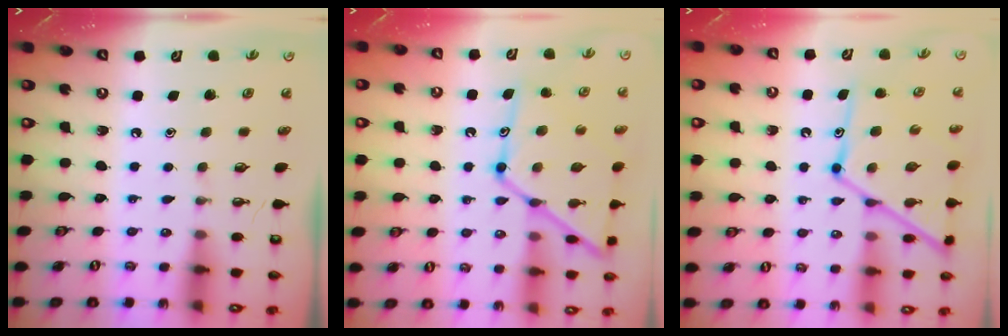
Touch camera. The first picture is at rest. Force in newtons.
{"total": 17.0, "press": 16.9, "slide": 1.4}
{"total": 15.9, "press": 15.9, "slide": 1.0}